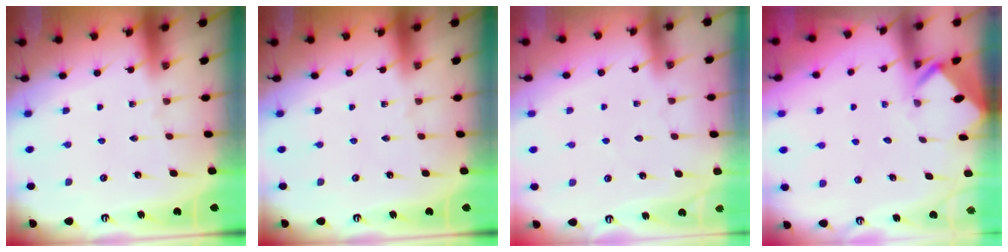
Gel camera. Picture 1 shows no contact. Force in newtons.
{"total": 0.0}
{"total": 2.7, "press": 2.7, "slide": 0.4}
{"total": 3.7, "press": 3.7, "slide": 0.2}